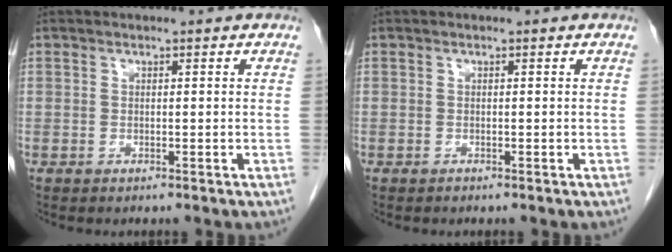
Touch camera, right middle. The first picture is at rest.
{"total": 0.0}